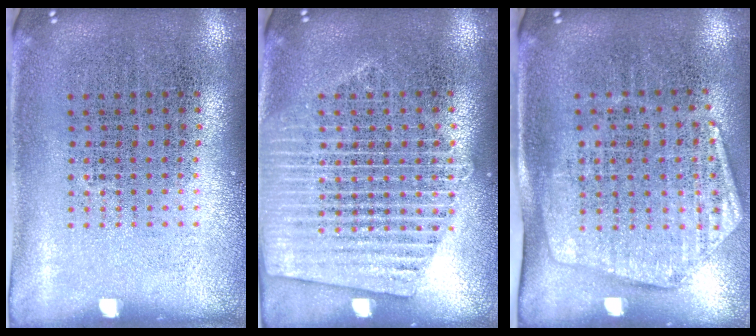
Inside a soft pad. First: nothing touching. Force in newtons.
{"total": 1.6, "press": 1.6, "slide": 0.2}
{"total": 1.9, "press": 1.6, "slide": 1.0}